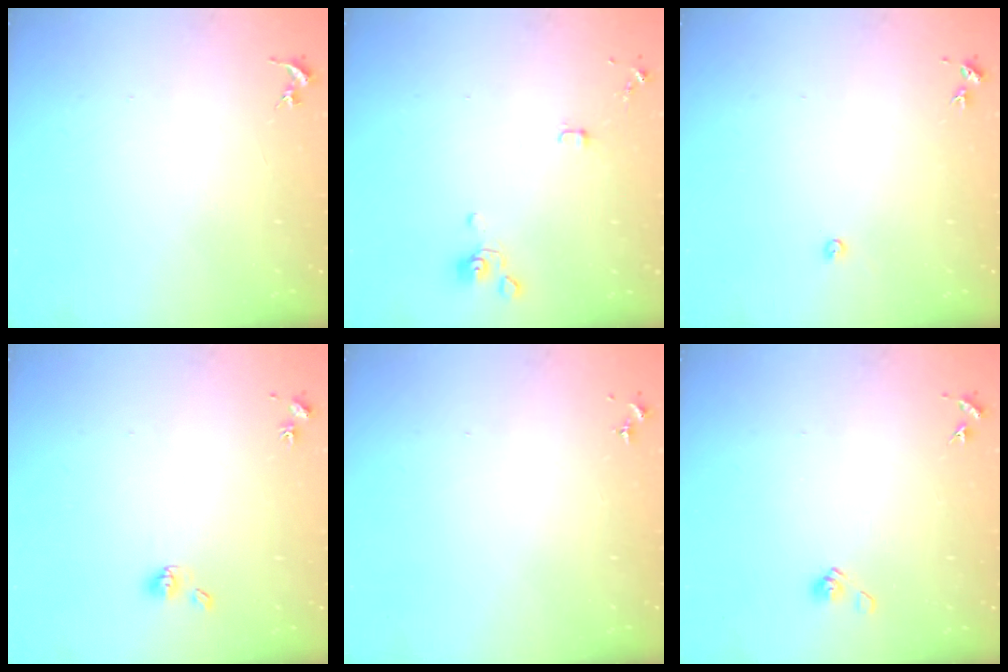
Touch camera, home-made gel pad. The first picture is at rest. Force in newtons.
{"total": 4.6, "press": 4.6, "slide": 0.7}
{"total": 2.2, "press": 2.2, "slide": 0.3}
{"total": 5.8, "press": 5.3, "slide": 2.3}
{"total": 0.0}
{"total": 4.7, "press": 4.2, "slide": 2.2}